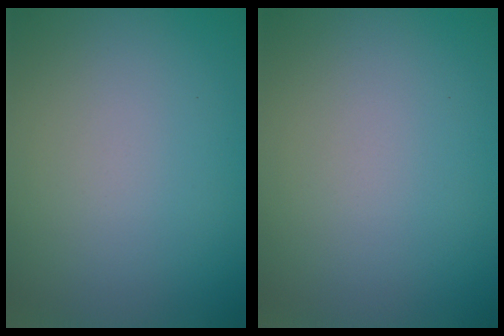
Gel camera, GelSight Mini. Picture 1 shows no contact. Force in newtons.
{"total": 0.0}